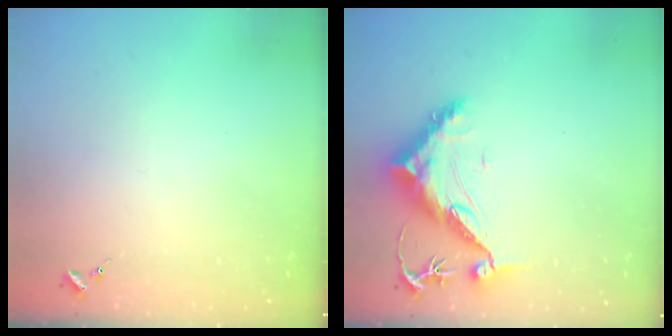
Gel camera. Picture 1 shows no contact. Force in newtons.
{"total": 14.3, "press": 14.3, "slide": 0.8}